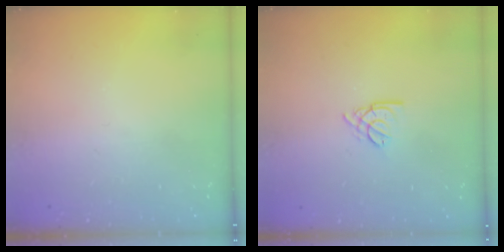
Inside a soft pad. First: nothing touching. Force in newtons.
{"total": 2.3, "press": 2.3, "slide": 0.5}